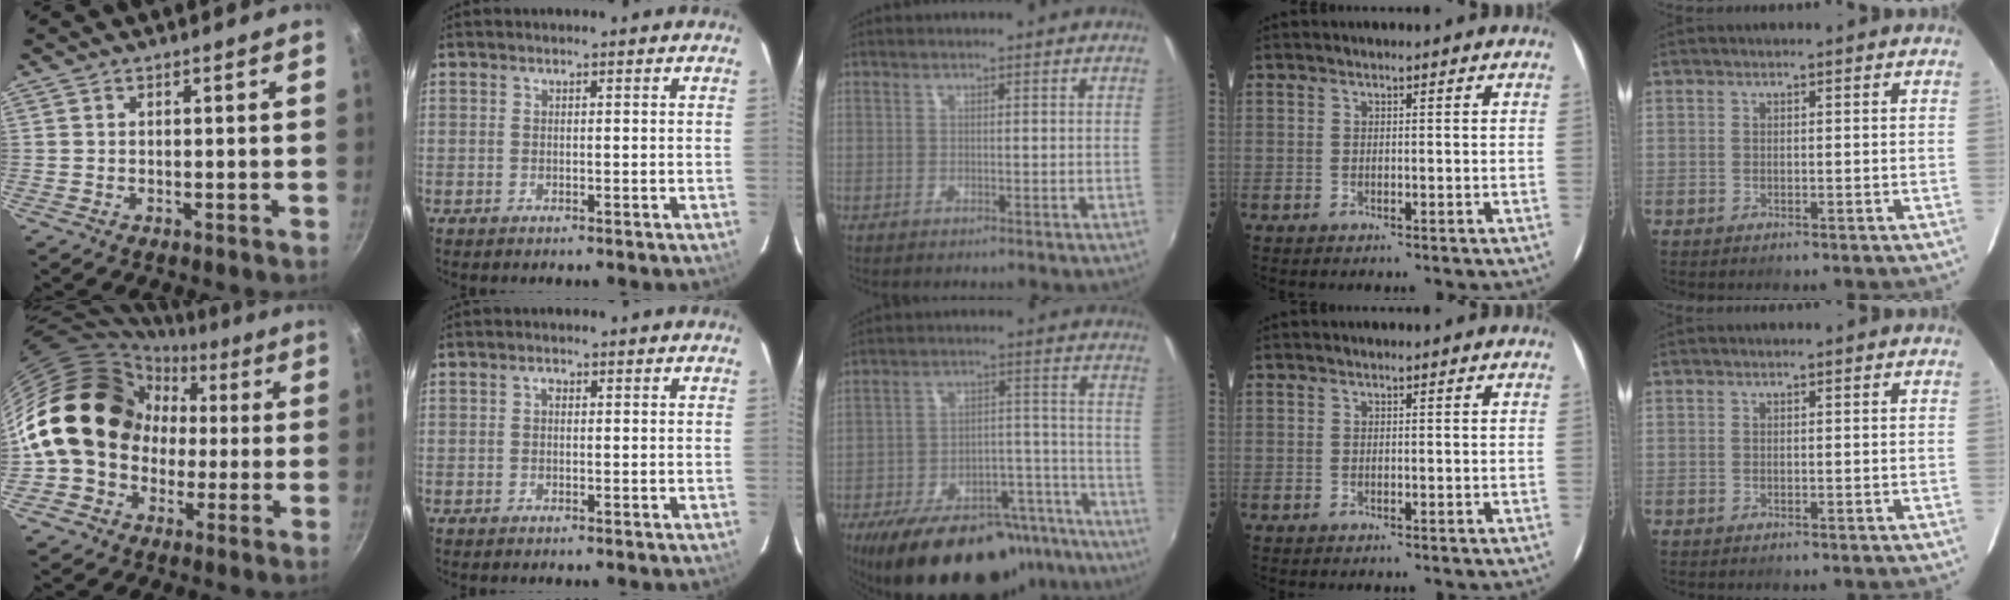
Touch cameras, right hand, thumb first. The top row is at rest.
{"thumb": {"total": 19.5, "force": [-0.3, 16.7, 10.0], "torque": [-0.142, 0.062, -0.005]}, "index": {"total": 0.8, "force": [0.0, 0.6, 0.5], "torque": [-0.008, 0.006, -0.002]}, "middle": {"total": 26.5, "force": [-21.0, 10.5, 12.4], "torque": [-0.209, 0.023, -0.270]}}